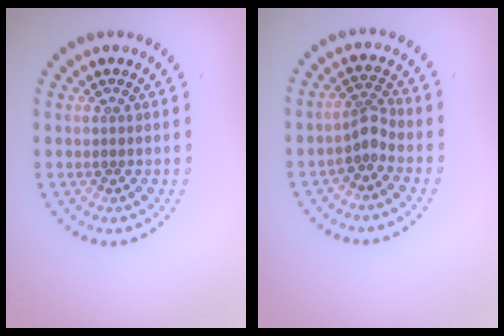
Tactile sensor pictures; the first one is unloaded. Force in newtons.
{"total": 2.0, "press": 1.4, "slide": 1.4}